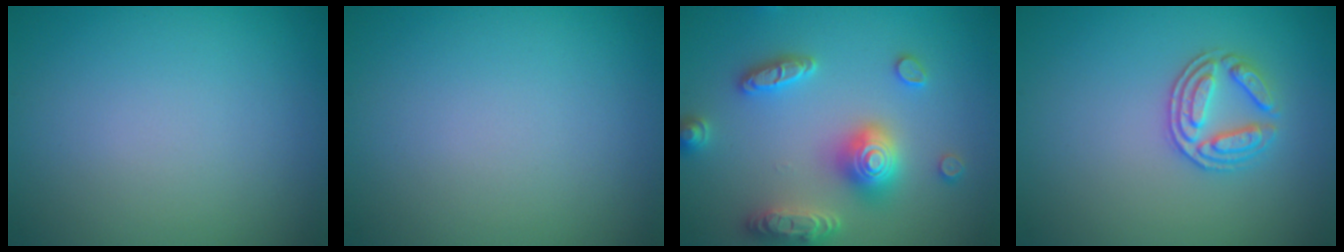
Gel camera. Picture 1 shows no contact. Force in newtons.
{"total": 0.0}
{"total": 5.4, "press": 5.3, "slide": 1.0}
{"total": 2.9, "press": 2.6, "slide": 1.1}